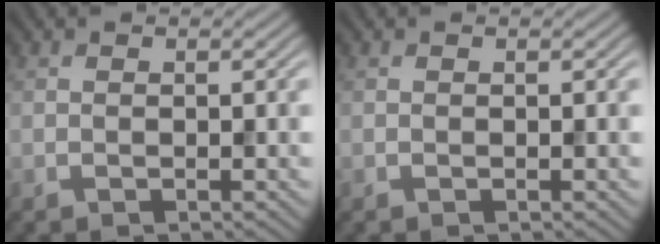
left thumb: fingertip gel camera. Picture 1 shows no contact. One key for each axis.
{"total": 0.0}